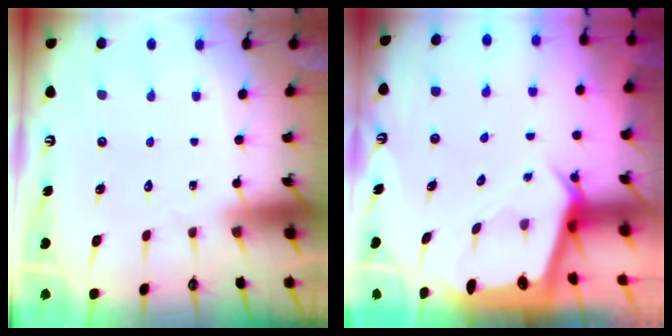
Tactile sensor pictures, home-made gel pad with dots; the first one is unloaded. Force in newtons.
{"total": 4.8, "press": 4.8, "slide": 0.5}